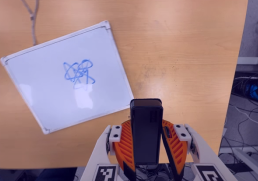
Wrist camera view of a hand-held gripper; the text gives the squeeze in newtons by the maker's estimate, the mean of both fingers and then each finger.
{"total": 6.0, "left": 5.2, "right": 6.8}